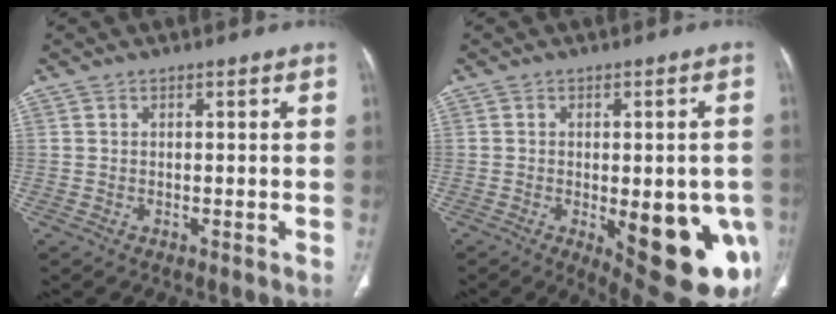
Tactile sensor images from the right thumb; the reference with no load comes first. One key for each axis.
{"total": 17.7, "fx": -5.2, "fy": 6.5, "fz": 15.6, "tx": -0.138, "ty": -0.005, "tz": -0.043}